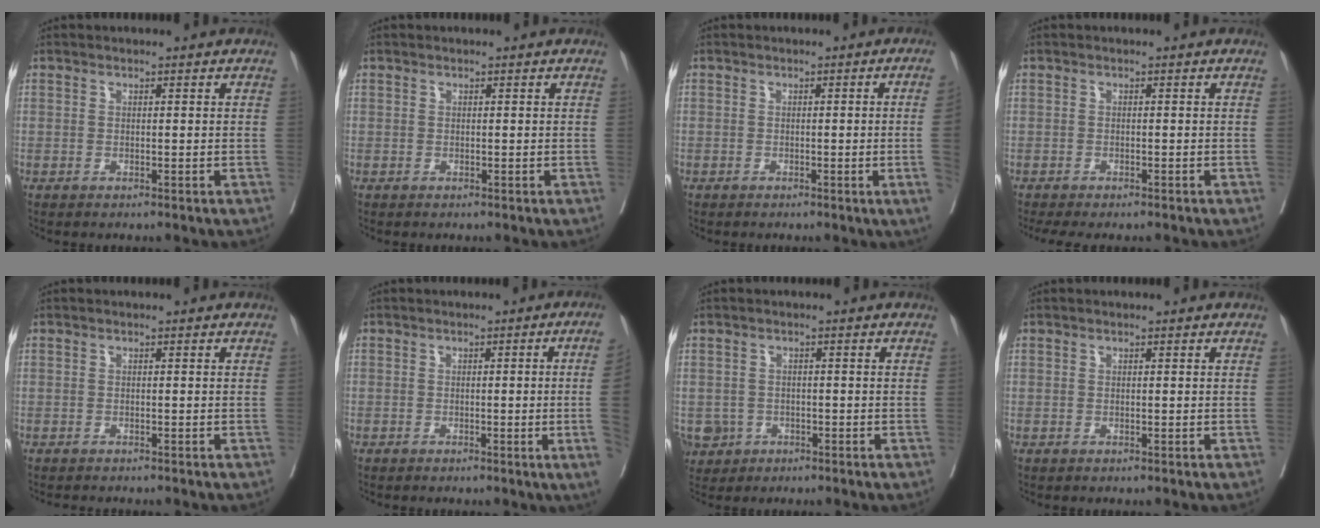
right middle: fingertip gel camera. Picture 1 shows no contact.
{"total": 0.0}
{"total": 3.3, "force": [-0.5, -1.4, 2.9], "torque": [-0.033, -0.005, -0.006]}
{"total": 5.1, "force": [-4.3, 1.5, 2.2], "torque": [-0.022, -0.008, -0.066]}
{"total": 2.1, "force": [-2.0, 0.4, 0.6], "torque": [-0.012, -0.004, -0.026]}
{"total": 6.0, "force": [-0.8, -2.0, 5.6], "torque": [-0.051, -0.012, -0.012]}
{"total": 4.6, "force": [-2.0, 4.1, 0.6], "torque": [-0.014, 0.005, -0.030]}
{"total": 0.0}